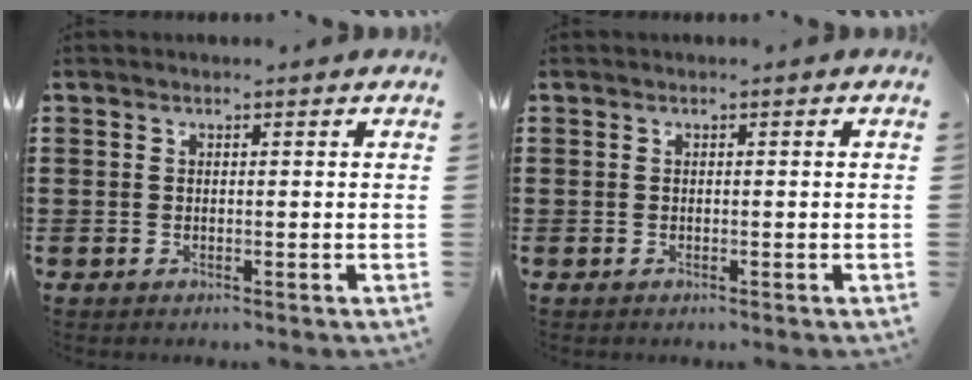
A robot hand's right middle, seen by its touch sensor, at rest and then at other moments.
{"total": 0.0}